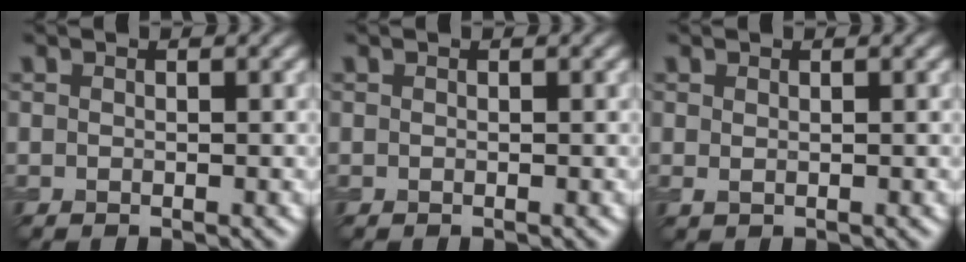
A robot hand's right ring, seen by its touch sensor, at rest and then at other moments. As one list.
[{"total": 0.0}, {"total": 0.5, "force": [0.3, 0.2, 0.4], "torque": [-0.009, 0.000, 0.006]}]